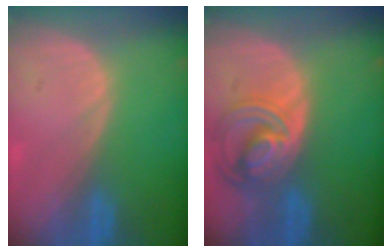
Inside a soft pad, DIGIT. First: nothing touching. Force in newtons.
{"total": 8.5, "press": 7.4, "slide": 4.3}